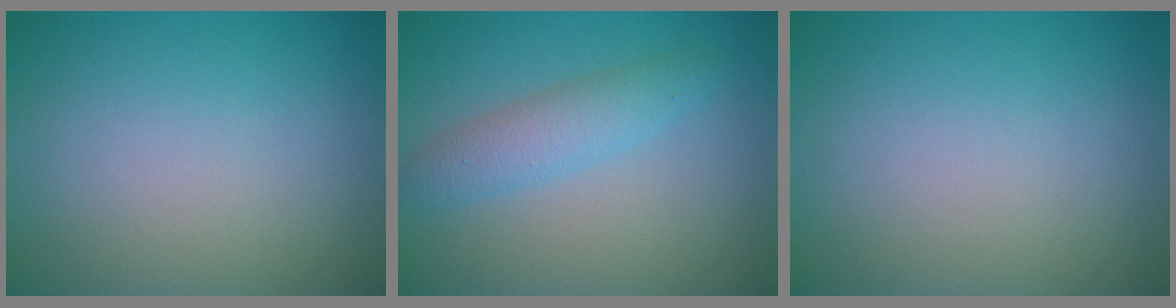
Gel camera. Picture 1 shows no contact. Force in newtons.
{"total": 2.9, "press": 2.9, "slide": 0.0}
{"total": 0.0}